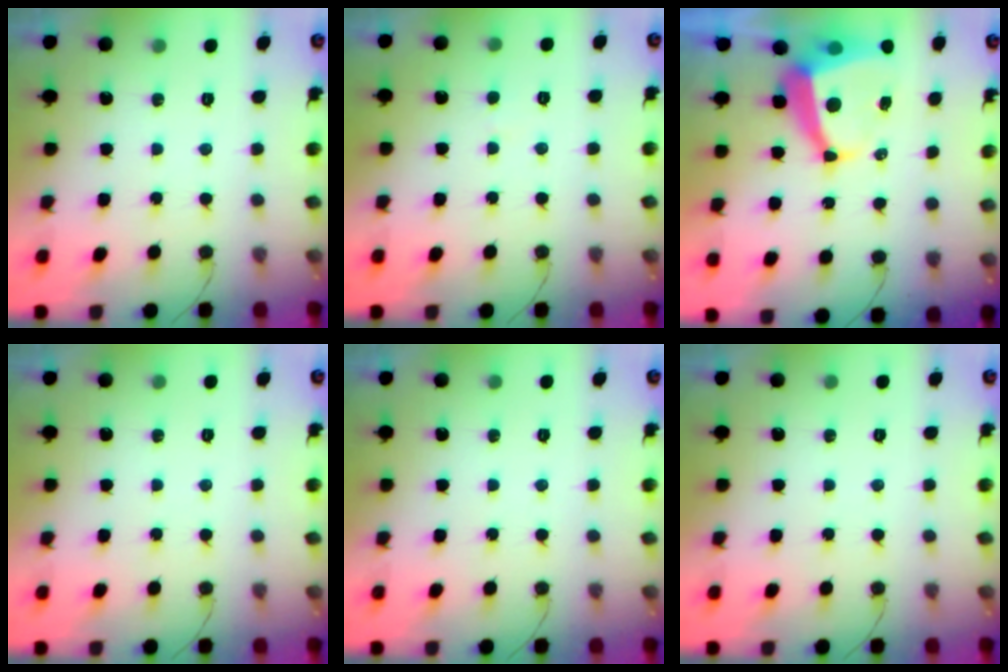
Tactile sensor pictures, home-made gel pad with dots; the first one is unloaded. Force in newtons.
{"total": 2.0, "press": 2.0, "slide": 0.1}
{"total": 9.0, "press": 8.9, "slide": 1.1}
{"total": 0.0}
{"total": 0.0}
{"total": 0.0}